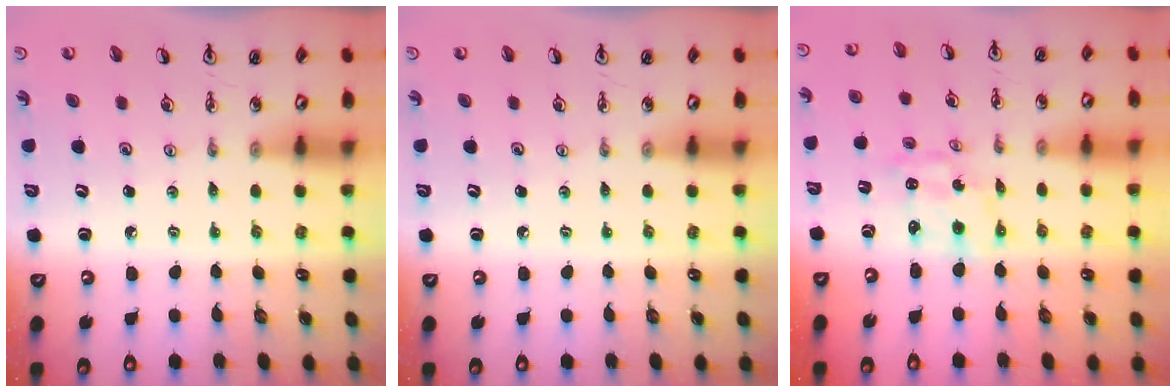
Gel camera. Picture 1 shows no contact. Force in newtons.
{"total": 0.0}
{"total": 2.7, "press": 2.7, "slide": 0.3}